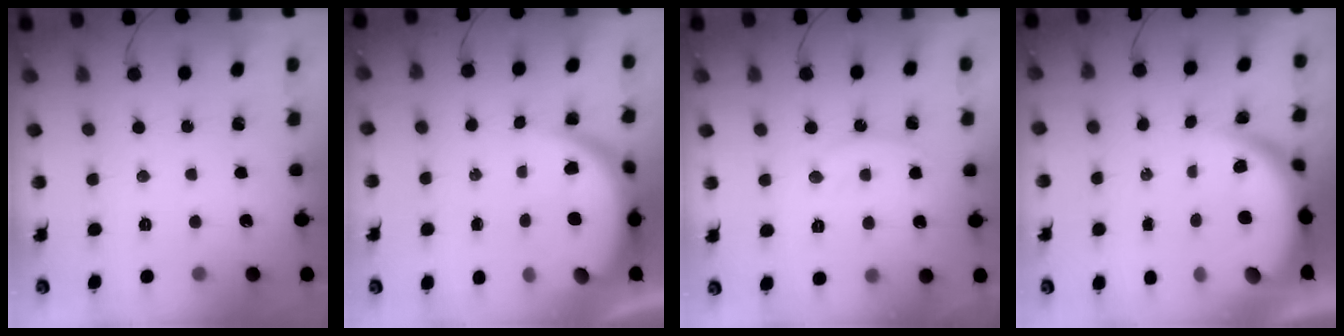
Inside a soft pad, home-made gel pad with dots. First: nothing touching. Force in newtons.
{"total": 8.4, "press": 8.4, "slide": 1.0}
{"total": 8.6, "press": 8.6, "slide": 0.6}
{"total": 8.3, "press": 8.3, "slide": 0.6}